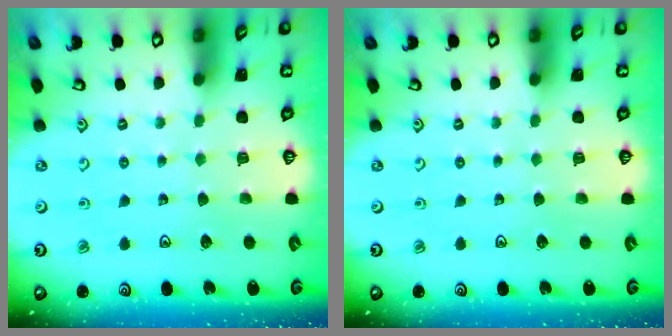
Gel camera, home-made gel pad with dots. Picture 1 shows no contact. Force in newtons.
{"total": 0.0}